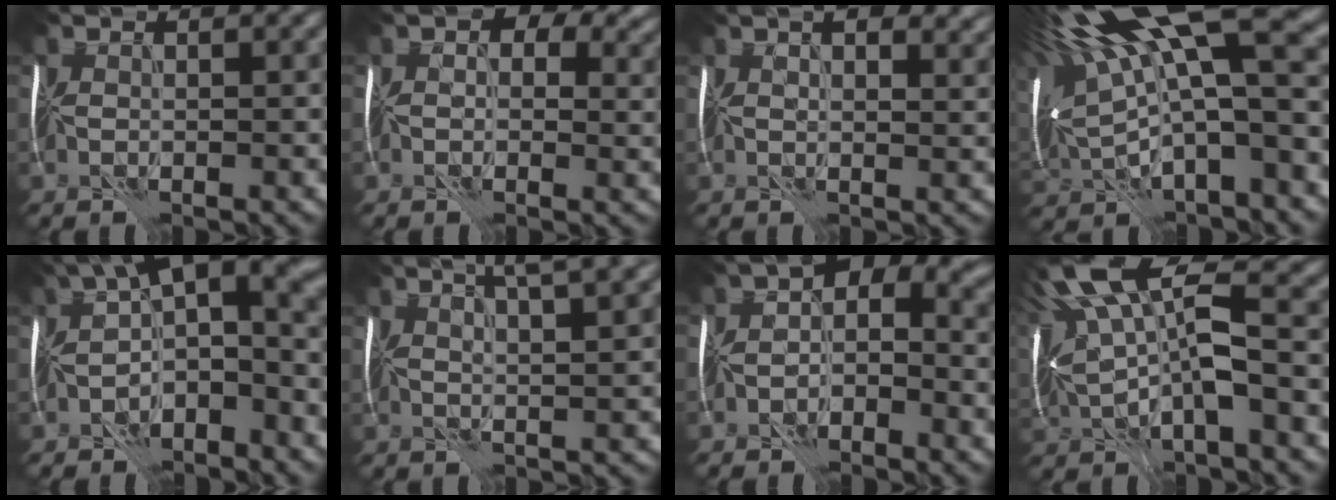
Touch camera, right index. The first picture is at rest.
{"total": 6.5, "force": [1.9, 4.5, 4.2], "torque": [-0.034, 0.022, 0.012]}
{"total": 8.2, "force": [4.4, 4.3, 5.4], "torque": [-0.046, 0.039, 0.039]}
{"total": 16.5, "force": [4.2, 5.1, 15.2], "torque": [-0.288, 0.007, 0.106]}
{"total": 7.0, "force": [-0.7, 2.9, 6.3], "torque": [-0.104, 0.027, -0.024]}
{"total": 7.8, "force": [5.3, 2.2, 5.2], "torque": [-0.054, 0.052, 0.058]}
{"total": 3.2, "force": [-1.0, 1.8, 2.4], "torque": [-0.039, 0.019, -0.025]}
{"total": 11.6, "force": [2.3, 4.2, 10.6], "torque": [-0.224, 0.024, 0.047]}